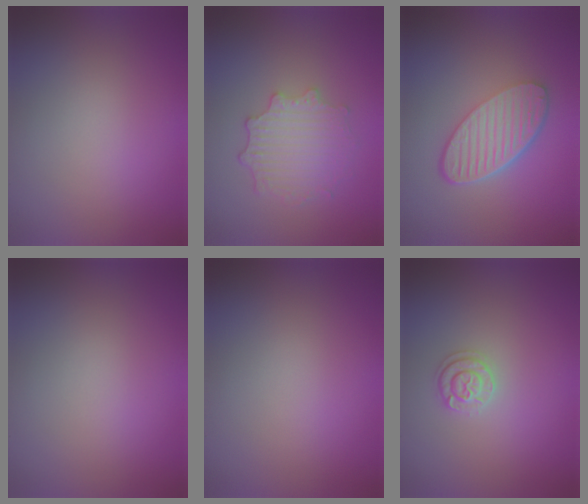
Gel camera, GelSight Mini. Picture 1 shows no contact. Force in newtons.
{"total": 3.9, "press": 3.1, "slide": 2.3}
{"total": 6.0, "press": 4.3, "slide": 4.2}
{"total": 0.0}
{"total": 0.0}
{"total": 1.7, "press": 1.7, "slide": 0.5}